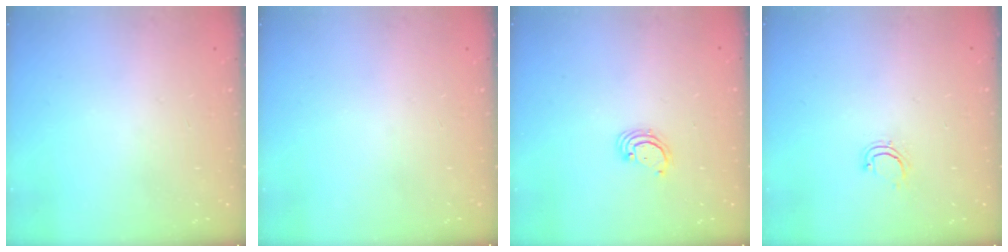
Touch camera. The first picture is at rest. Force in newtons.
{"total": 0.0}
{"total": 2.8, "press": 2.8, "slide": 0.2}
{"total": 4.2, "press": 4.1, "slide": 0.8}